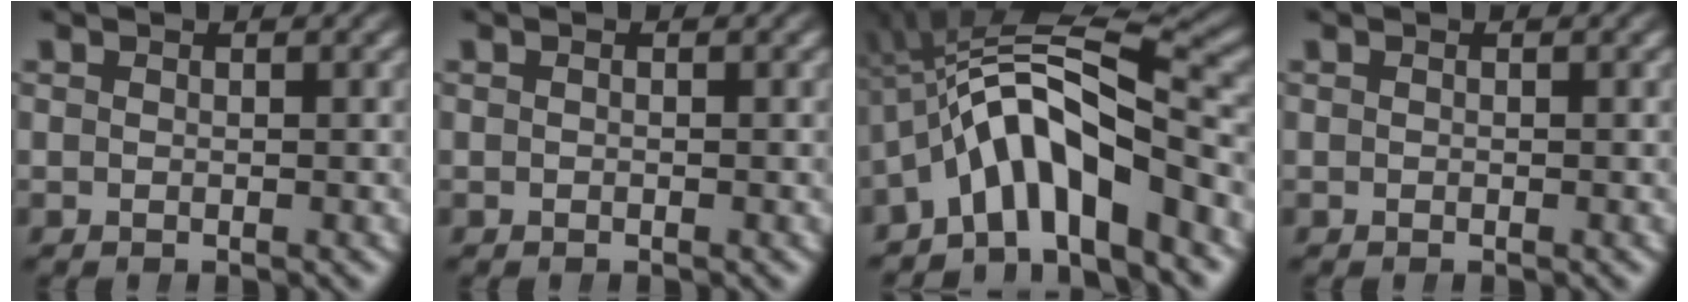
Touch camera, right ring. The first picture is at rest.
{"total": 0.0}
{"total": 11.5, "force": [0.7, 6.5, 9.5], "torque": [-0.189, -0.001, 0.013]}
{"total": 0.0}